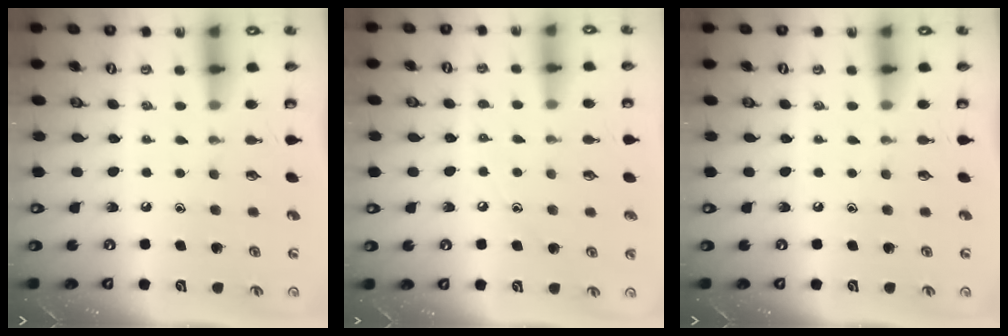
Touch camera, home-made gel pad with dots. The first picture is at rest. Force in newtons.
{"total": 4.3, "press": 4.3, "slide": 0.5}
{"total": 0.0}